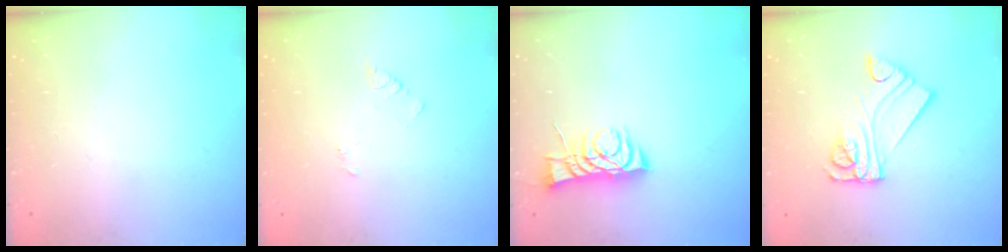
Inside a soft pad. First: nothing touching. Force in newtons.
{"total": 2.9, "press": 2.9, "slide": 0.3}
{"total": 7.8, "press": 7.7, "slide": 0.6}
{"total": 11.4, "press": 11.3, "slide": 1.2}